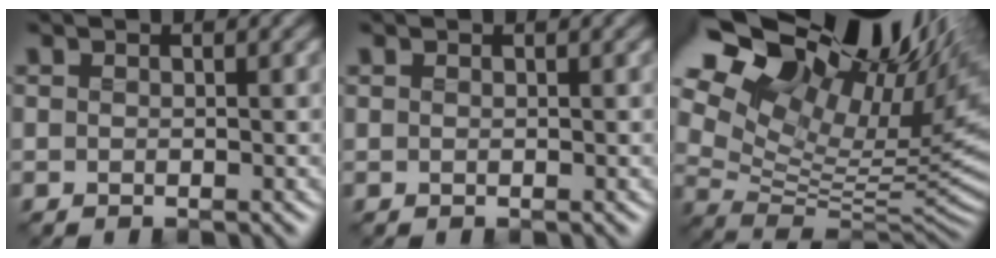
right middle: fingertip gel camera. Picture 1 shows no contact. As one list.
[{"total": 0.0}, {"total": 19.2, "force": [10.0, 10.2, 12.8], "torque": [-0.213, 0.039, 0.188]}]